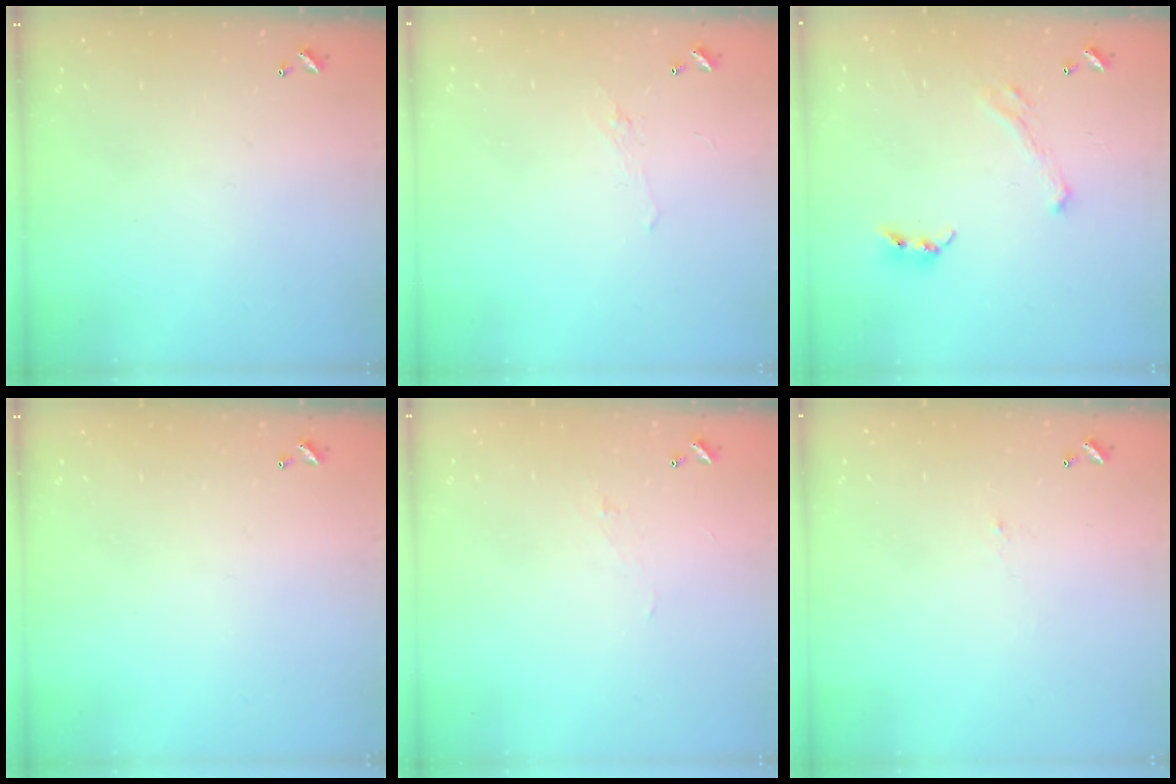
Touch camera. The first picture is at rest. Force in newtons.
{"total": 0.9, "press": 0.5, "slide": 0.7}
{"total": 3.7, "press": 3.5, "slide": 1.2}
{"total": 0.0}
{"total": 2.0, "press": 1.9, "slide": 0.5}
{"total": 0.8, "press": 0.7, "slide": 0.5}